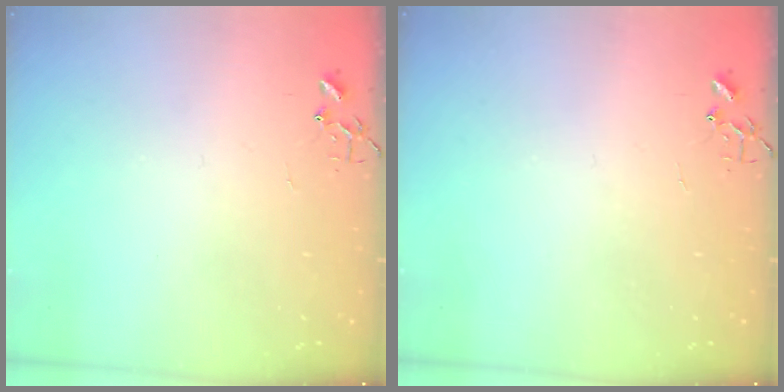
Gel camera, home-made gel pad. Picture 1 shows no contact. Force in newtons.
{"total": 0.0}